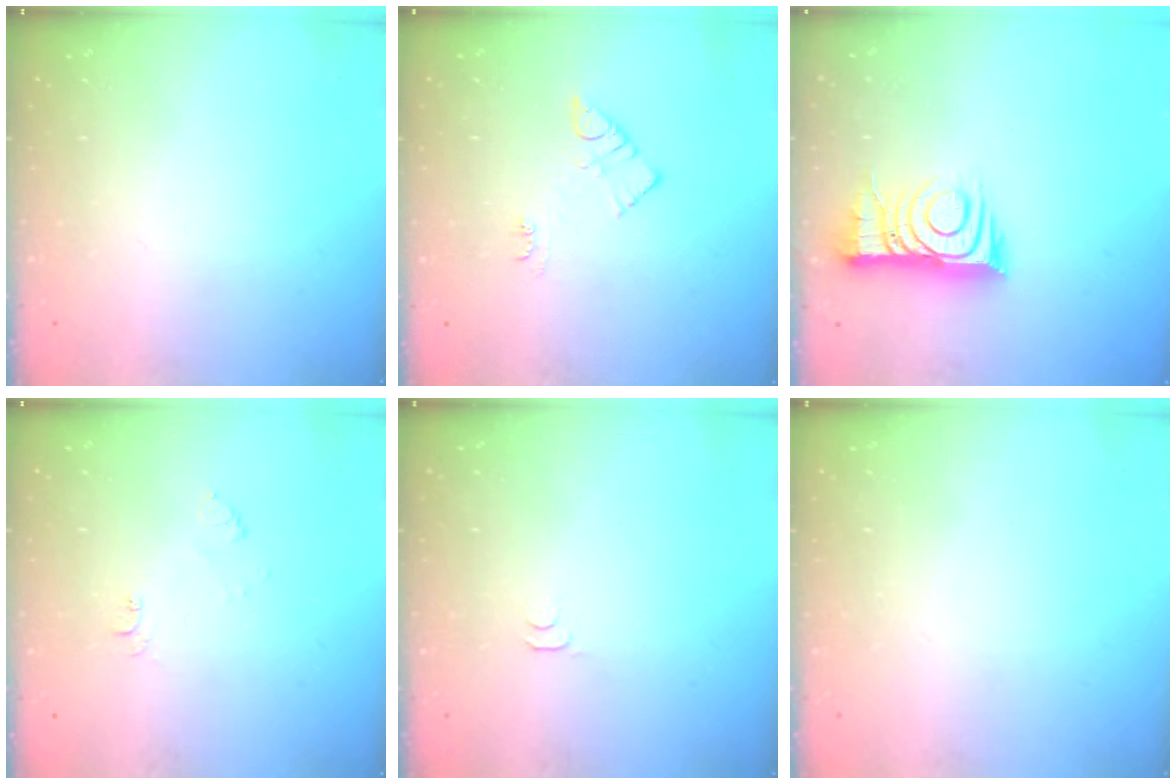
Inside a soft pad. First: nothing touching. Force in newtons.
{"total": 5.6, "press": 5.5, "slide": 0.6}
{"total": 10.6, "press": 10.6, "slide": 1.0}
{"total": 5.1, "press": 5.0, "slide": 0.6}
{"total": 2.8, "press": 2.7, "slide": 0.5}
{"total": 1.5, "press": 1.5, "slide": 0.1}